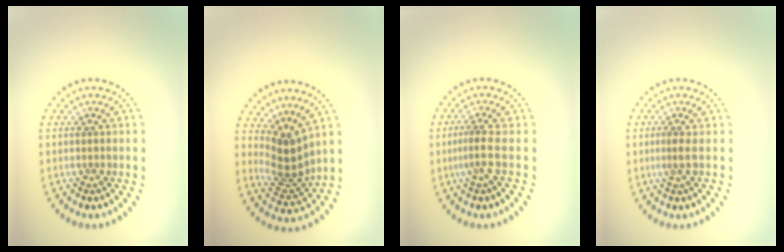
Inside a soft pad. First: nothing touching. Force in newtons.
{"total": 3.3, "press": 2.3, "slide": 2.4}
{"total": 1.9, "press": 1.2, "slide": 1.5}
{"total": 1.0, "press": 0.4, "slide": 0.9}